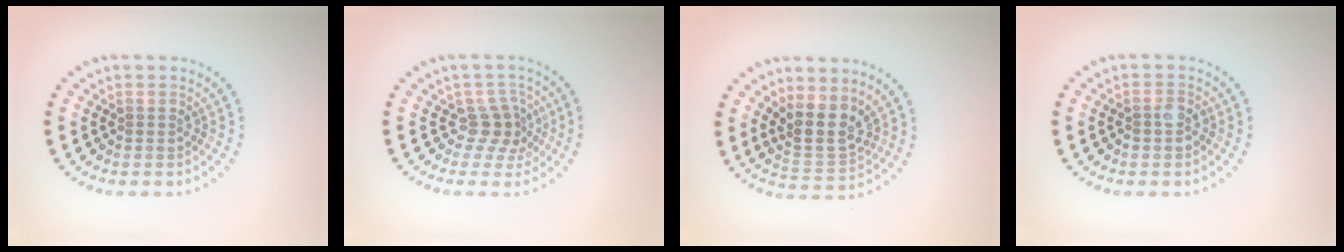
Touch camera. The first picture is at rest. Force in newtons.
{"total": 2.4, "press": 1.7, "slide": 1.7}
{"total": 3.8, "press": 3.2, "slide": 2.1}
{"total": 1.3, "press": 1.2, "slide": 0.5}